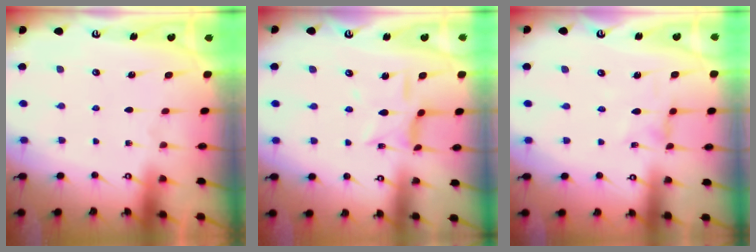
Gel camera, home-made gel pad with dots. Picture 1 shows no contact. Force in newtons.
{"total": 7.3, "press": 7.3, "slide": 0.4}
{"total": 0.7, "press": 0.7, "slide": 0.3}